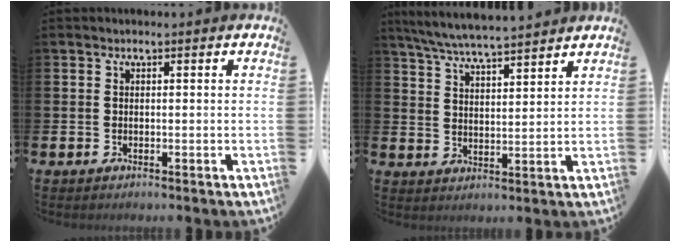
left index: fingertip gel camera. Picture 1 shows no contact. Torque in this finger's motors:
{"motor_torque": [-0.26, -0.65, 0.65, 0.21]}